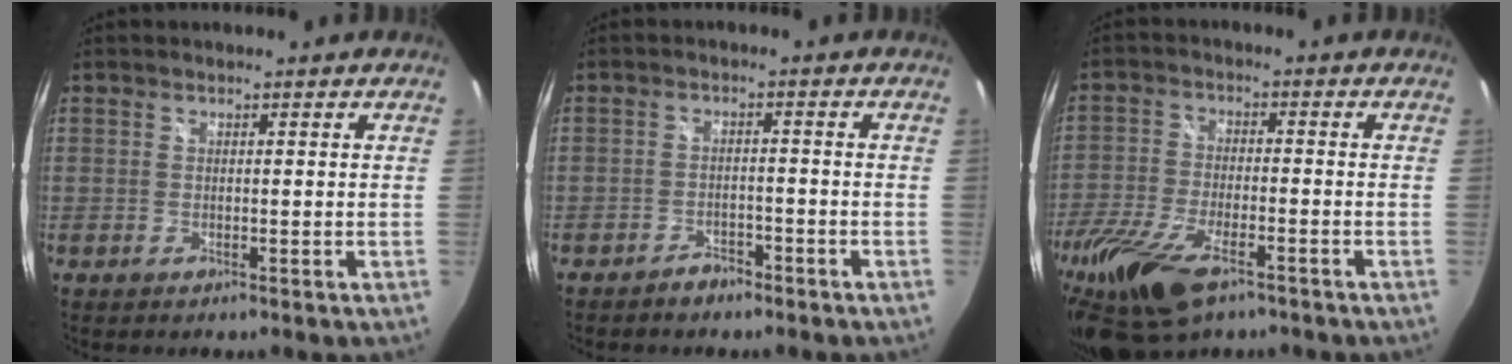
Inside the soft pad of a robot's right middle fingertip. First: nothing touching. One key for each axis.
{"total": 3.3, "fx": -2.8, "fy": 1.6, "fz": 0.8, "tx": -0.025, "ty": 0.006, "tz": -0.041}
{"total": 18.1, "fx": -11.5, "fy": 7.4, "fz": 11.8, "tx": -0.273, "ty": -0.056, "tz": -0.212}